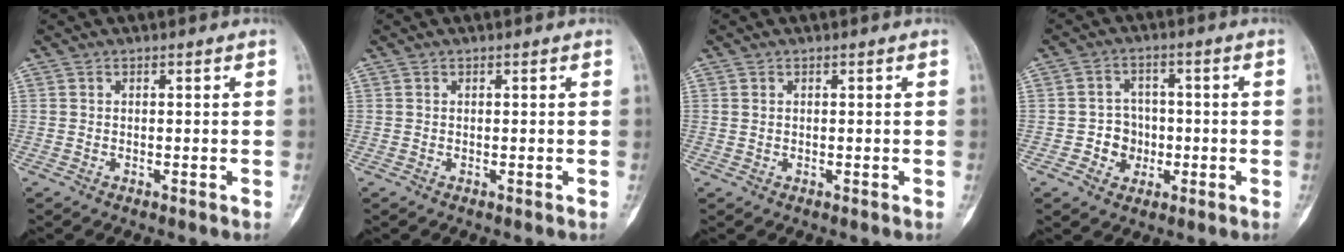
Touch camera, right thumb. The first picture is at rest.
{"total": 0.0}
{"total": 0.7, "force": [0.3, 0.5, 0.4], "torque": [-0.006, 0.001, 0.007]}
{"total": 5.6, "force": [-1.2, 5.2, 1.7], "torque": [0.010, 0.016, -0.022]}